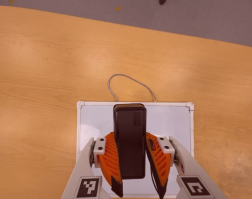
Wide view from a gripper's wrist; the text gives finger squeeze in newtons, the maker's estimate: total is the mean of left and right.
{"total": 6.5, "left": 5.6, "right": 7.3}